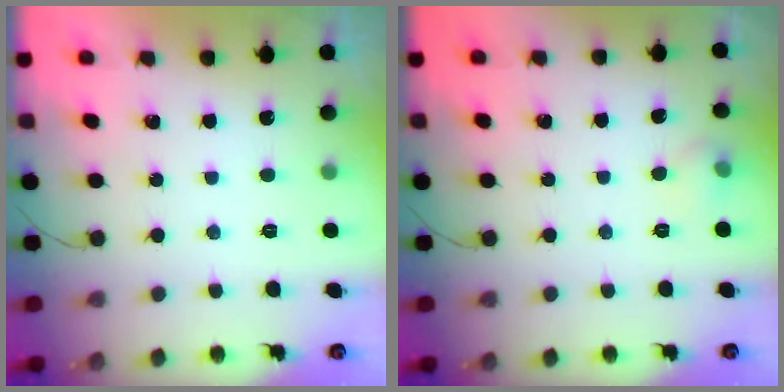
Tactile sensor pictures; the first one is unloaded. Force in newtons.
{"total": 7.7, "press": 4.5, "slide": 6.3}